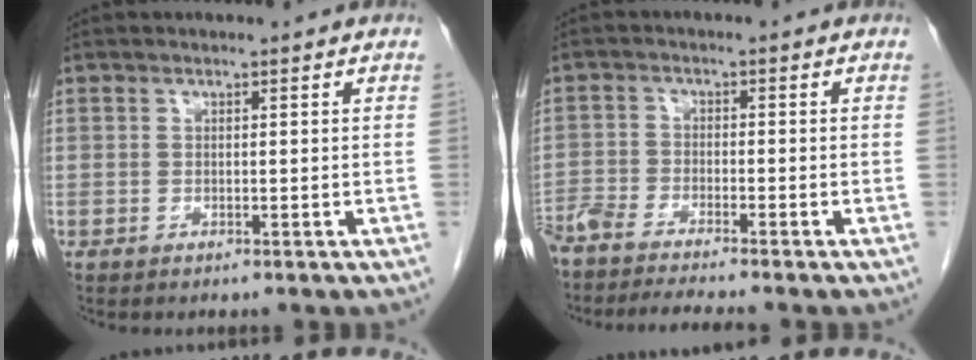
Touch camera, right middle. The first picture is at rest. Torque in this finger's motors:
{"motor_torque": [1.15, -0.99, 0.12, 0.11]}